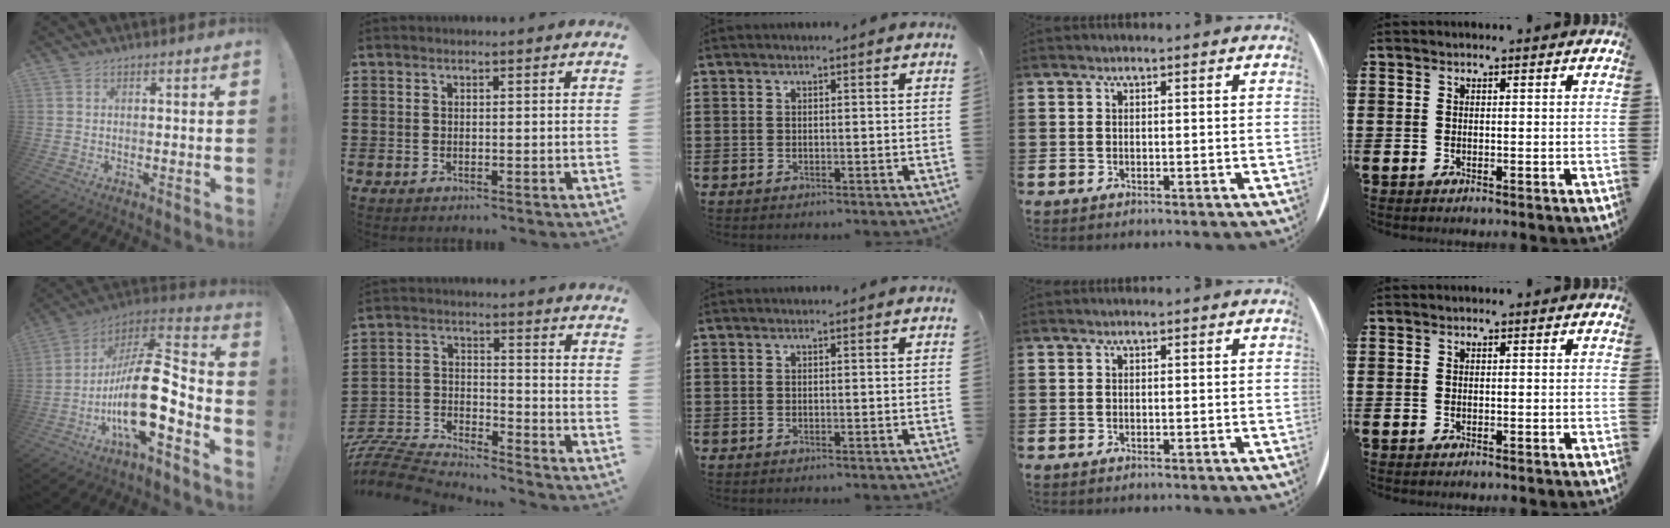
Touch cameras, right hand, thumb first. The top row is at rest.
{"thumb": {"total": 19.9, "force": [-5.2, 6.8, 17.9], "torque": [-0.320, 0.019, -0.086]}, "index": {"total": 7.2, "force": [-7.1, 0.6, 0.7], "torque": [-0.039, -0.007, -0.151]}}